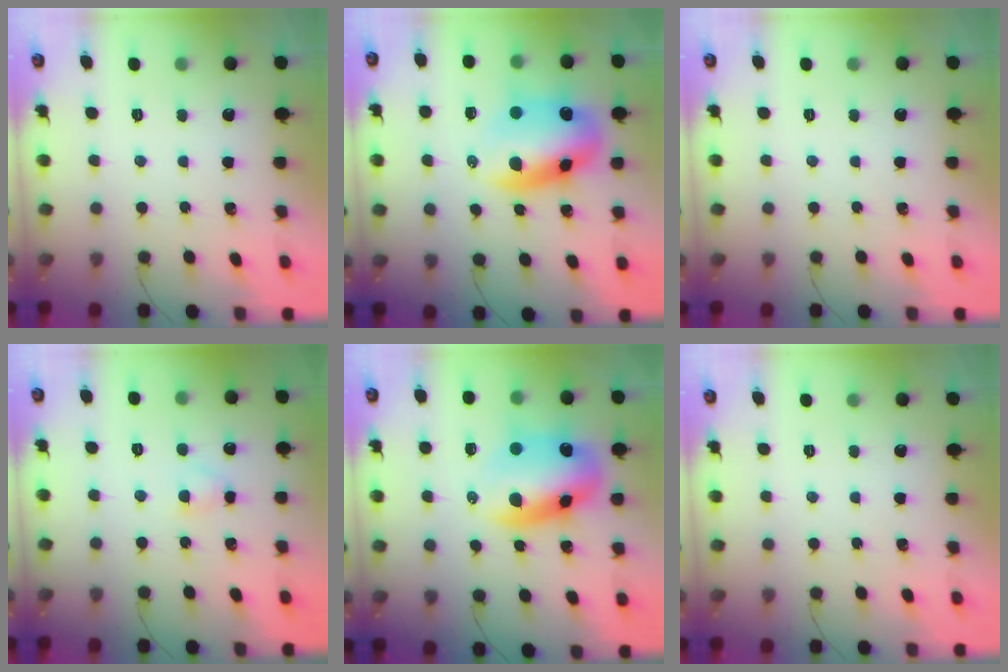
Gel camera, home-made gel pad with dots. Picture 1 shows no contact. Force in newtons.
{"total": 14.4, "press": 13.9, "slide": 3.6}
{"total": 0.0}
{"total": 2.7, "press": 2.6, "slide": 0.9}
{"total": 14.4, "press": 13.9, "slide": 3.6}
{"total": 0.0}